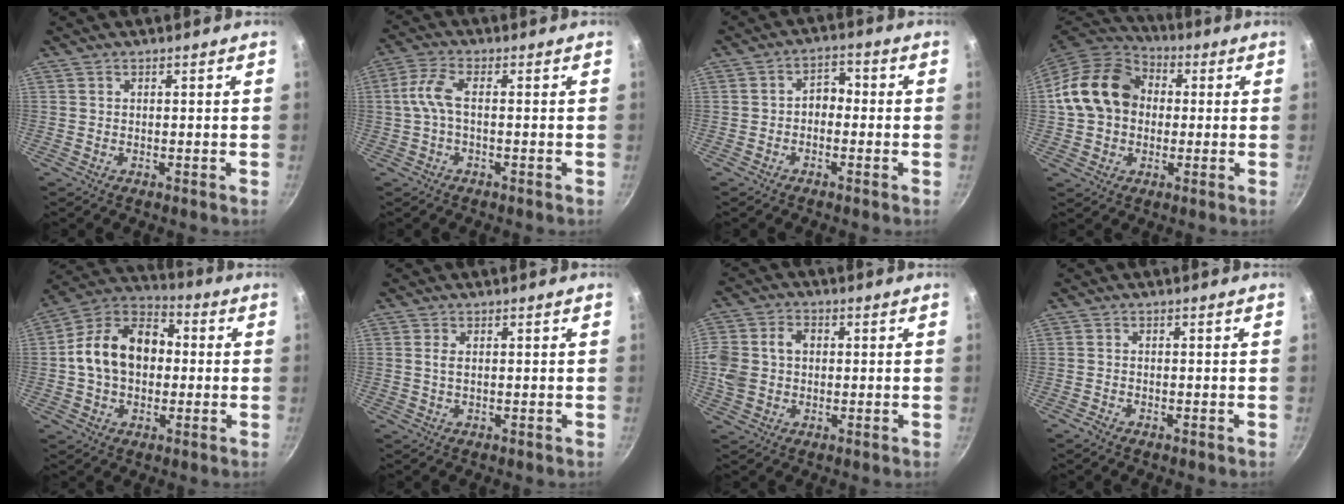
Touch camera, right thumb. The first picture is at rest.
{"total": 5.2, "force": [-0.7, 2.1, 4.7], "torque": [-0.117, 0.017, -0.021]}
{"total": 3.8, "force": [-1.0, 2.7, 2.5], "torque": [-0.020, 0.022, -0.025]}
{"total": 16.1, "force": [1.6, 12.8, 9.6], "torque": [-0.149, 0.033, 0.017]}
{"total": 16.1, "force": [0.3, 11.6, 11.1], "torque": [-0.158, 0.037, -0.014]}
{"total": 1.5, "force": [0.3, 0.8, 1.3], "torque": [-0.025, 0.000, 0.005]}
{"total": 10.9, "force": [0.9, 8.7, 6.5], "torque": [-0.139, 0.021, 0.011]}
{"total": 1.3, "force": [-1.0, 0.6, 0.6], "torque": [-0.017, 0.008, -0.023]}